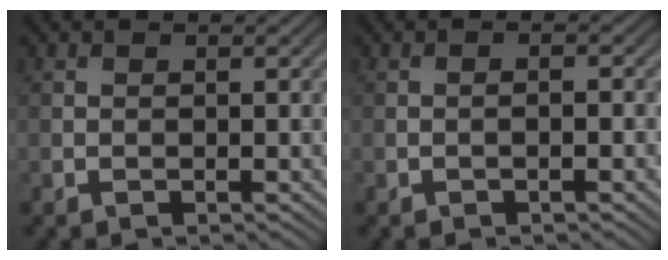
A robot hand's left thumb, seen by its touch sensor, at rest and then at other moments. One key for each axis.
{"total": 1.0, "fx": -0.5, "fy": 0.1, "fz": 0.9, "tx": -0.012, "ty": 0.006, "tz": -0.011}